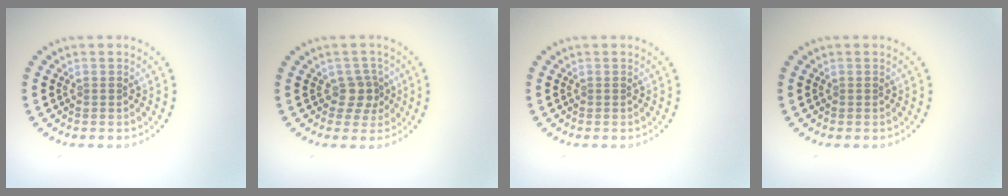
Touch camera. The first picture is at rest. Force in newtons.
{"total": 2.1, "press": 1.6, "slide": 1.3}
{"total": 0.0}
{"total": 0.0}